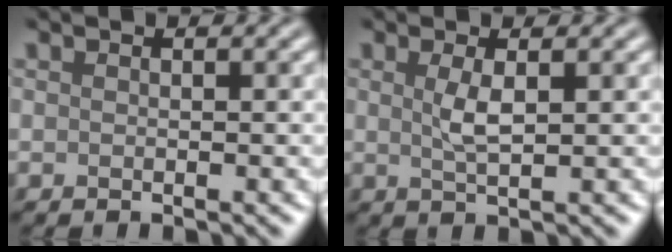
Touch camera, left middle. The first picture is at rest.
{"total": 2.1, "force": [0.5, 0.5, 1.9], "torque": [-0.042, -0.001, 0.011]}